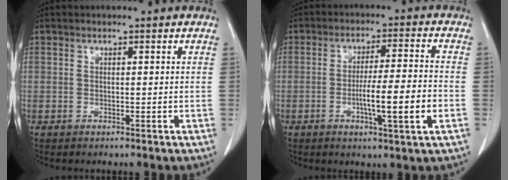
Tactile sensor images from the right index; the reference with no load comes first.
{"total": 9.3, "force": [-2.5, 0.0, 8.9], "torque": [-0.146, -0.004, -0.043]}